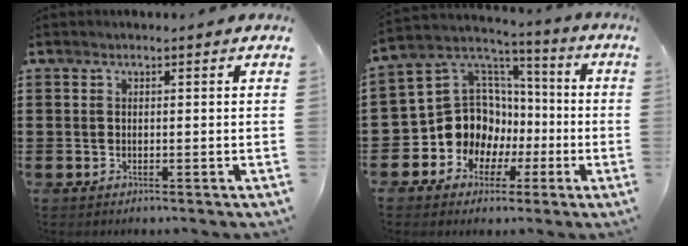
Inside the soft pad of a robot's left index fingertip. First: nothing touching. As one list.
[{"total": 13.0, "force": [-3.1, 11.7, 4.7], "torque": [-0.134, -0.004, -0.050]}]